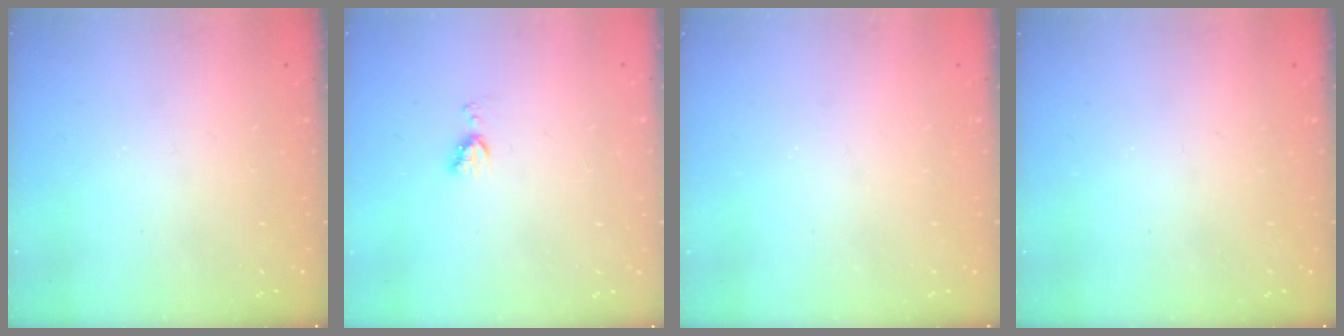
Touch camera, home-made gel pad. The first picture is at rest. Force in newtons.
{"total": 5.7, "press": 5.7, "slide": 0.6}
{"total": 0.0}
{"total": 0.0}